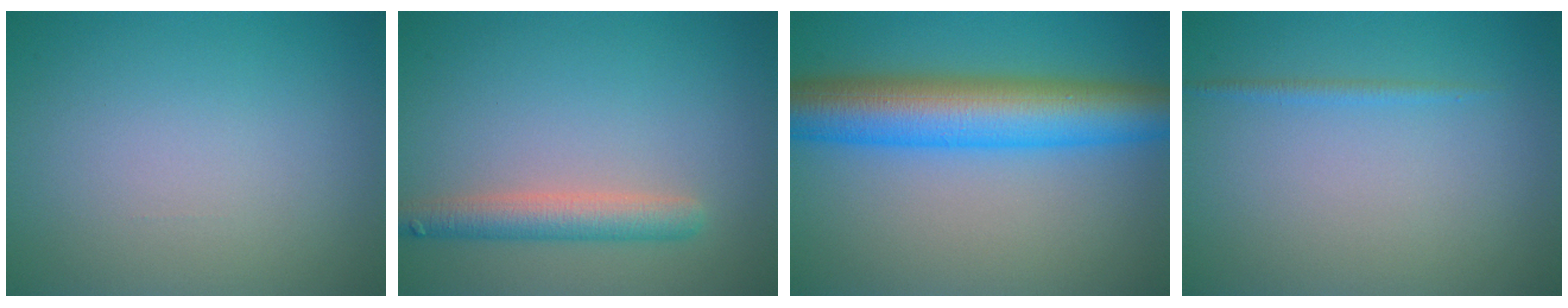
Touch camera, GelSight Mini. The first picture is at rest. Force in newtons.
{"total": 3.3, "press": 3.3, "slide": 0.2}
{"total": 9.6, "press": 9.6, "slide": 0.1}
{"total": 0.8, "press": 0.8, "slide": 0.1}